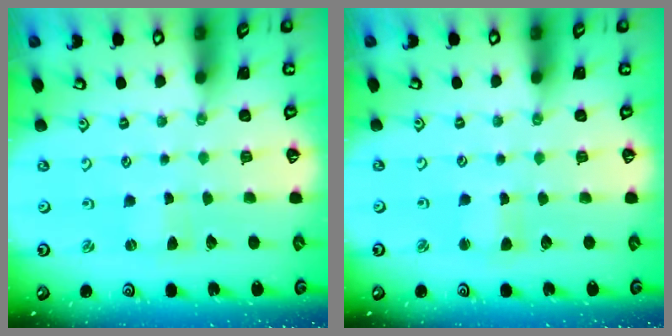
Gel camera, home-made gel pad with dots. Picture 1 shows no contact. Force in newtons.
{"total": 1.7, "press": 1.7, "slide": 0.2}